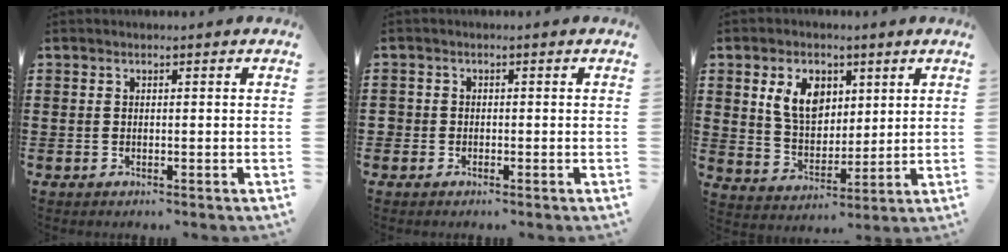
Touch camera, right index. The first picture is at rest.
{"total": 1.1, "force": [-0.5, 1.0, 0.1], "torque": [-0.004, 0.002, -0.011]}
{"total": 7.6, "force": [3.1, 5.3, 4.4], "torque": [-0.101, 0.015, 0.055]}